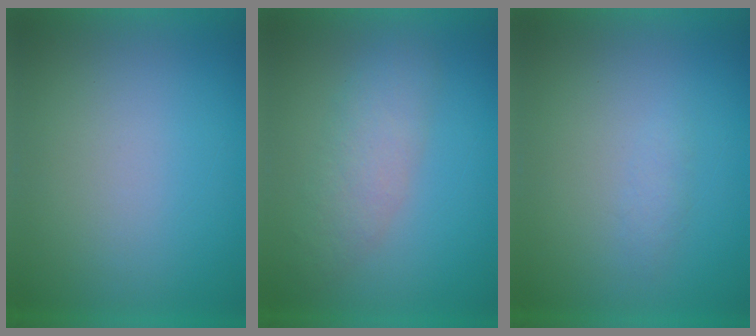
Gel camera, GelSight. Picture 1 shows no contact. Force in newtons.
{"total": 3.7}
{"total": 1.5}